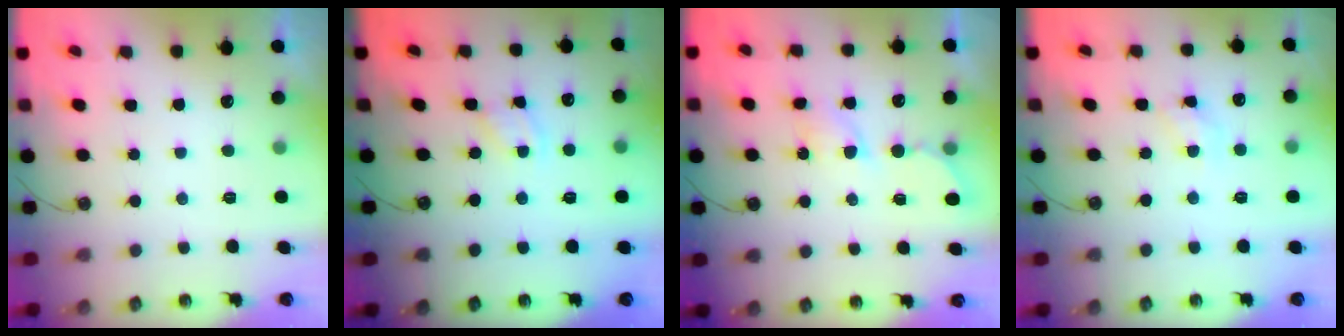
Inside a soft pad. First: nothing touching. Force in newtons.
{"total": 2.1, "press": 2.1, "slide": 0.3}
{"total": 6.2, "press": 6.2, "slide": 0.2}
{"total": 5.1, "press": 5.0, "slide": 0.4}